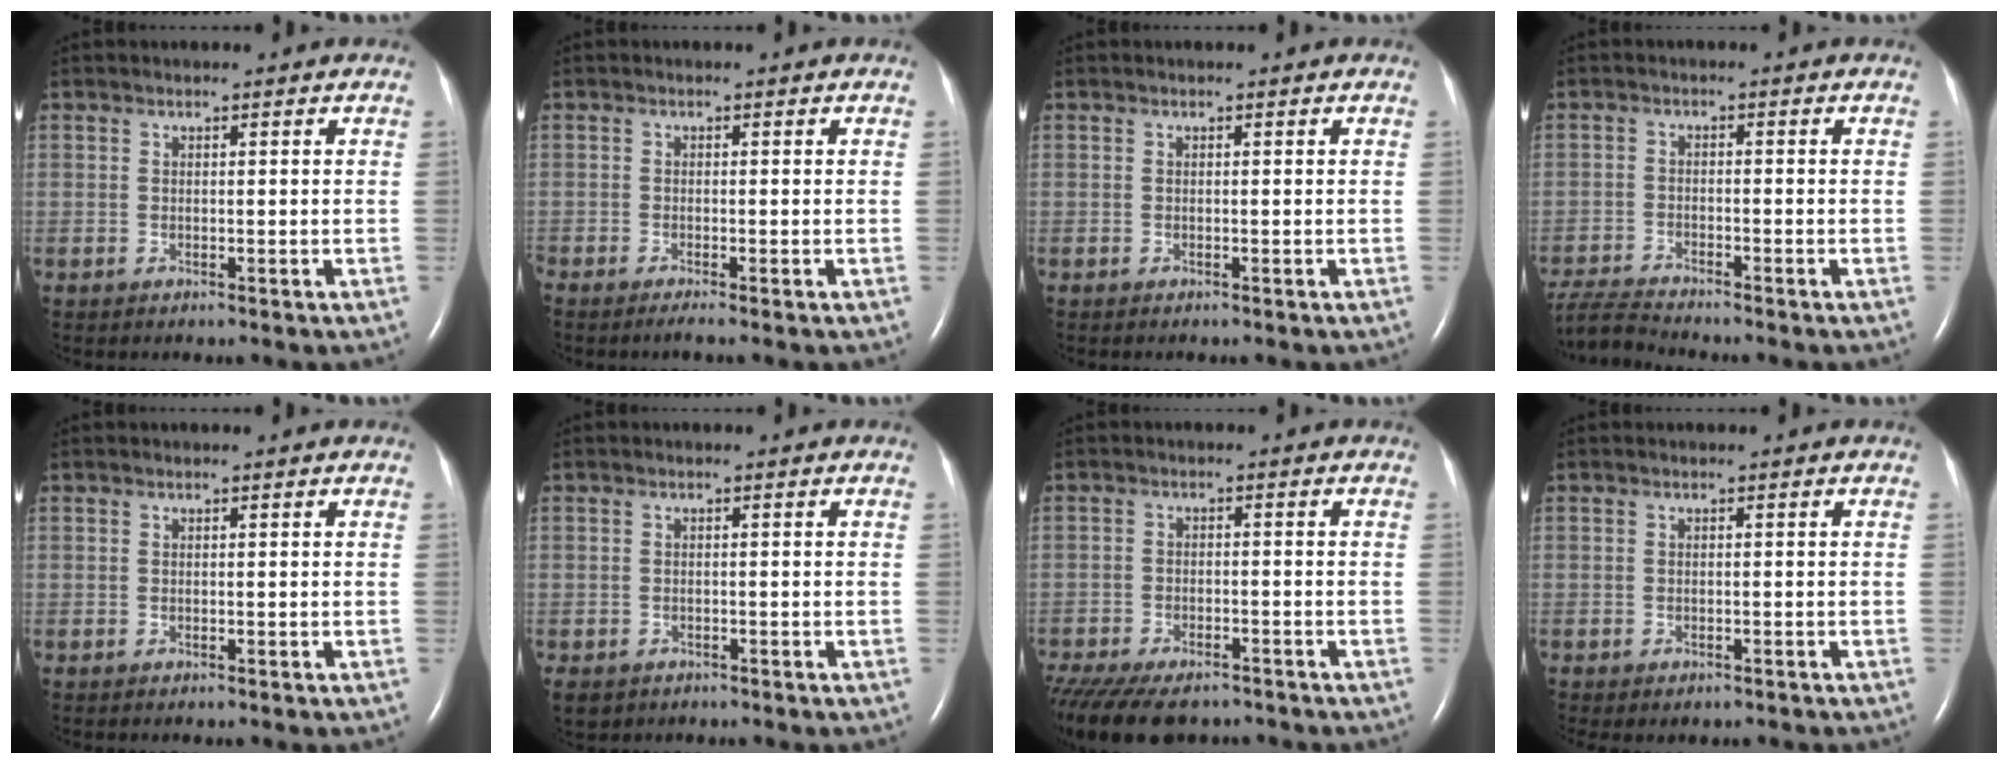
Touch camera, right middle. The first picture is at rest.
{"total": 1.6, "force": [-1.3, -0.4, 0.9], "torque": [-0.019, -0.003, -0.025]}
{"total": 0.0}
{"total": 6.0, "force": [-5.9, -0.8, 0.8], "torque": [-0.020, -0.012, -0.113]}
{"total": 0.0}
{"total": 3.8, "force": [-2.6, 2.5, 1.1], "torque": [-0.017, -0.001, -0.036]}
{"total": 14.2, "force": [-11.2, 5.6, 6.8], "torque": [-0.163, -0.023, -0.164]}
{"total": 2.6, "force": [-2.0, 1.2, 1.2], "torque": [-0.013, -0.003, -0.022]}